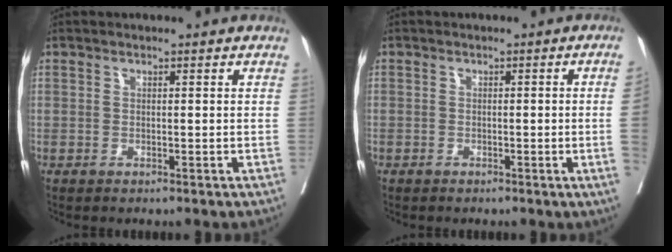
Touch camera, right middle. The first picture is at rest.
{"total": 2.6, "force": [-0.4, -1.0, 2.3], "torque": [-0.029, -0.004, -0.004]}